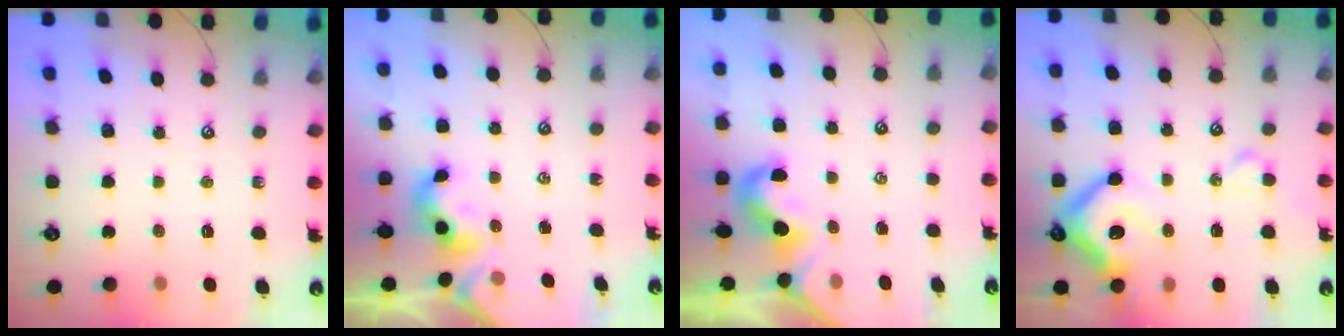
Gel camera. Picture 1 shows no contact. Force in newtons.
{"total": 3.7, "press": 3.7, "slide": 0.3}
{"total": 2.0, "press": 1.9, "slide": 0.6}
{"total": 14.3, "press": 14.2, "slide": 1.7}